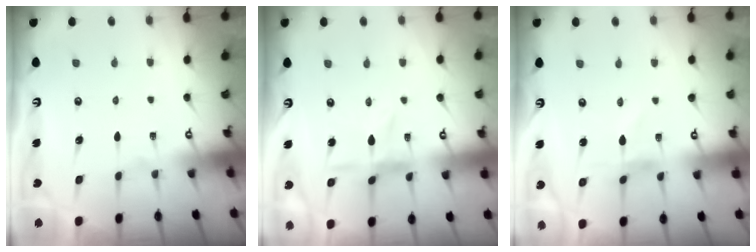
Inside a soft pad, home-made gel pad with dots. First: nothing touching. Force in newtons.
{"total": 3.8, "press": 3.7, "slide": 0.4}
{"total": 0.0}